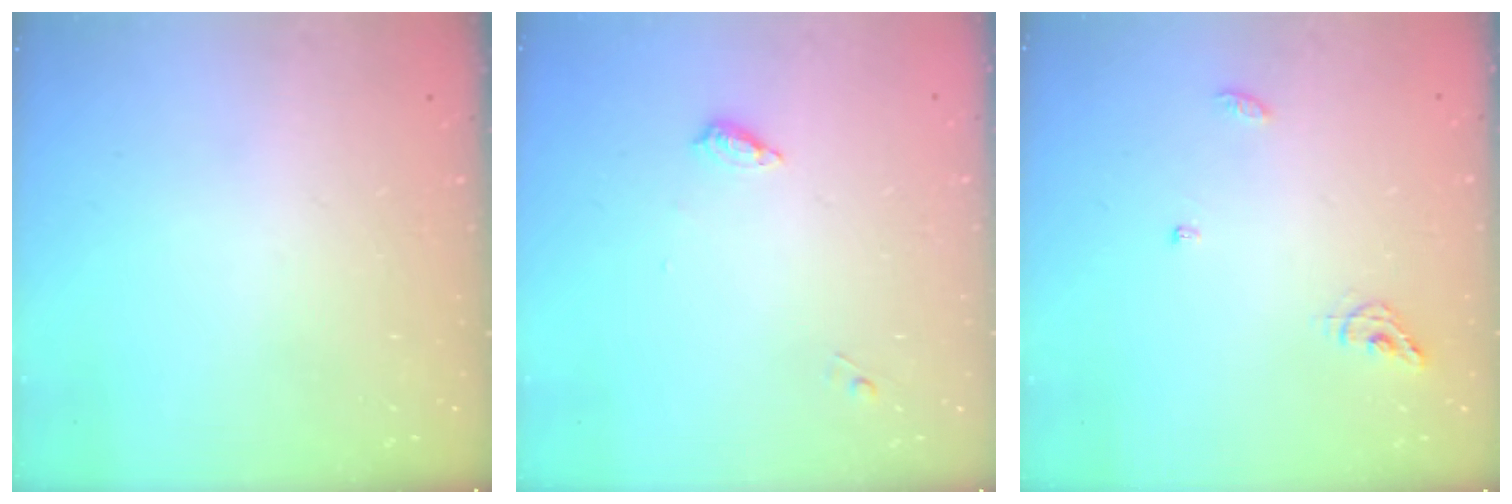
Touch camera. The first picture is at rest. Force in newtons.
{"total": 5.6, "press": 5.6, "slide": 0.6}
{"total": 7.0, "press": 6.9, "slide": 0.8}